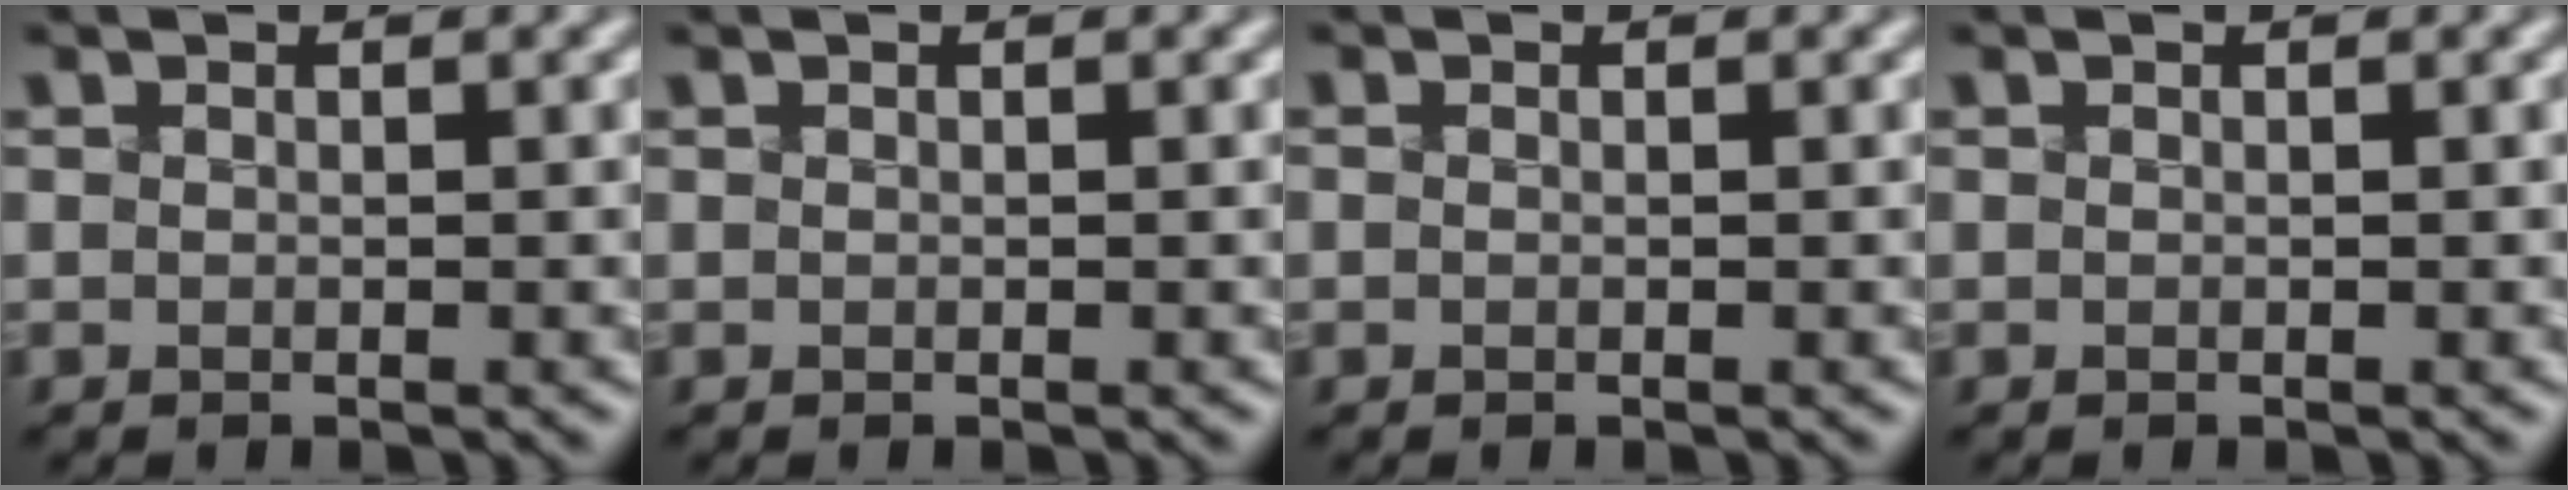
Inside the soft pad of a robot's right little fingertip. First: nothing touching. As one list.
[{"total": 0.0}, {"total": 0.0}, {"total": 0.0}]